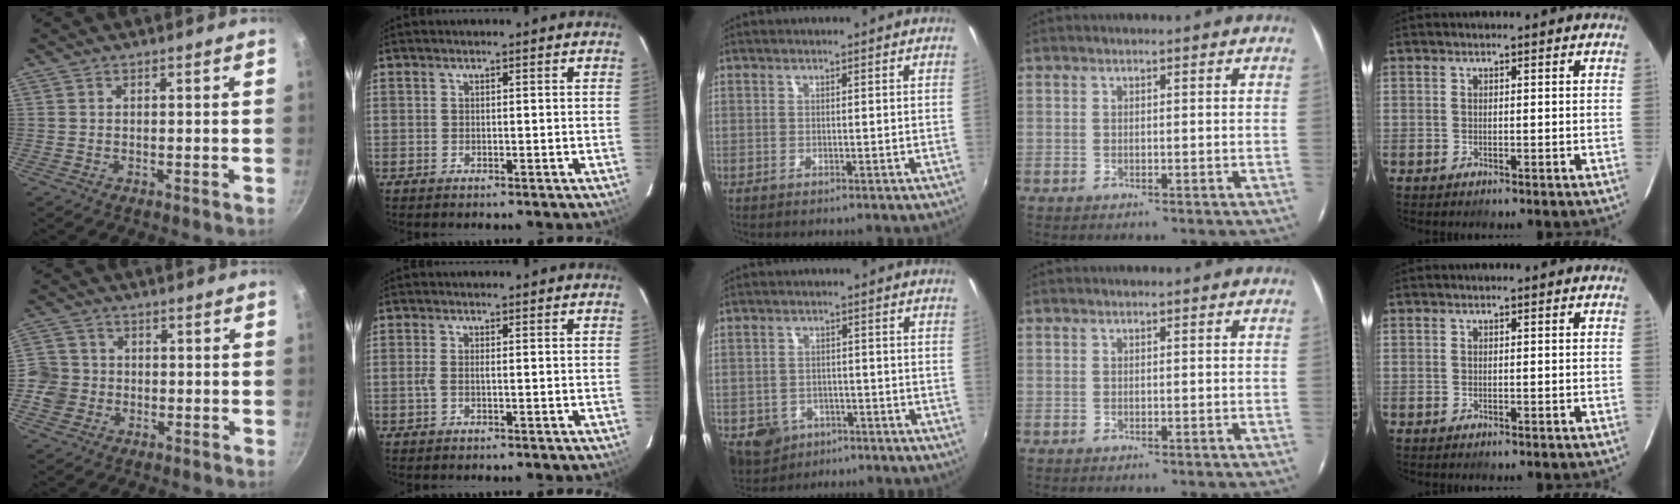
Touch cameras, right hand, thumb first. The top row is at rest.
{"thumb": {"total": 5.8, "force": [-1.4, 5.4, 1.5], "torque": [-0.001, 0.016, -0.039]}, "index": {"total": 1.4, "force": [-0.3, -0.1, 1.3], "torque": [-0.028, -0.001, -0.008]}, "middle": {"total": 8.3, "force": [-4.5, 6.3, 2.9], "torque": [-0.077, -0.003, -0.063]}}